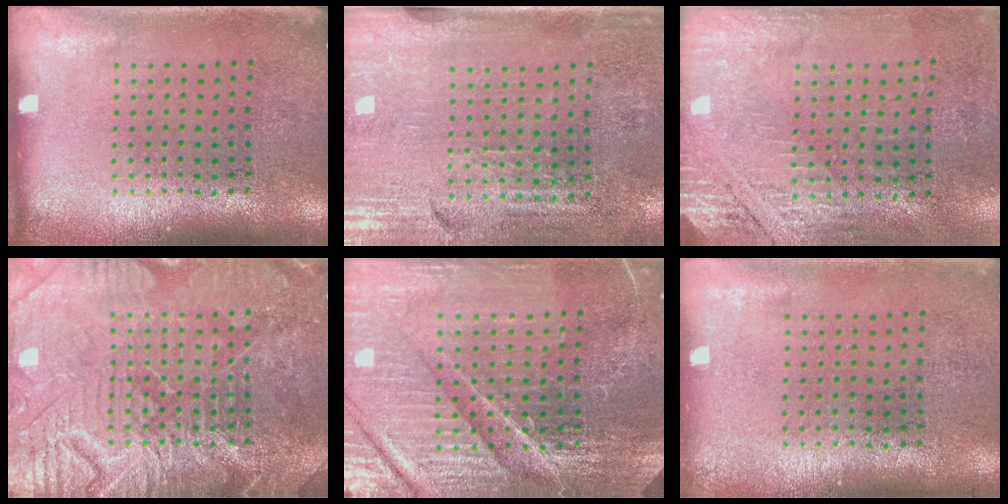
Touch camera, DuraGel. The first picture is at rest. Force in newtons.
{"total": 3.4, "press": 3.1, "slide": 1.4}
{"total": 2.7, "press": 2.4, "slide": 1.2}
{"total": 6.7, "press": 6.7, "slide": 0.9}
{"total": 5.6, "press": 5.2, "slide": 2.2}
{"total": 0.0}